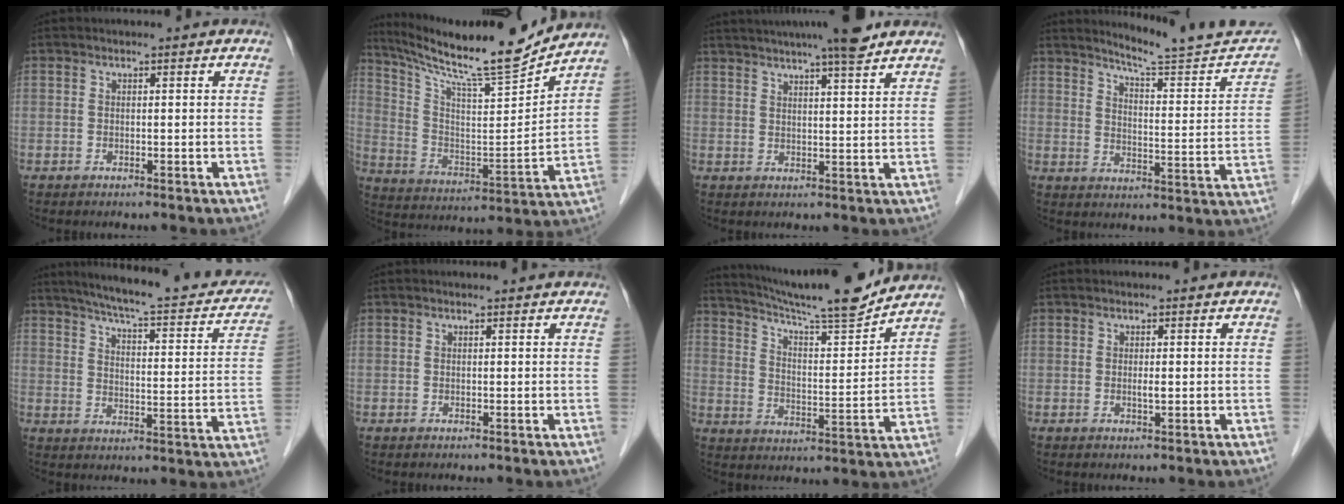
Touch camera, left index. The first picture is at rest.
{"total": 18.3, "force": [16.8, -0.7, 7.4], "torque": [-0.137, -0.034, 0.276]}
{"total": 13.2, "force": [11.2, 0.6, 7.1], "torque": [-0.118, 0.023, 0.151]}
{"total": 16.1, "force": [15.3, 0.2, 5.0], "torque": [-0.067, -0.062, 0.195]}
{"total": 23.1, "force": [19.5, 3.8, 11.8], "torque": [-0.161, -0.012, 0.239]}
{"total": 1.1, "force": [1.1, 0.0, 0.1], "torque": [-0.010, 0.005, 0.012]}
{"total": 16.6, "force": [15.4, 0.0, 6.2], "torque": [-0.111, -0.013, 0.236]}
{"total": 0.8, "force": [0.1, 0.1, 0.8], "torque": [-0.018, -0.003, 0.002]}